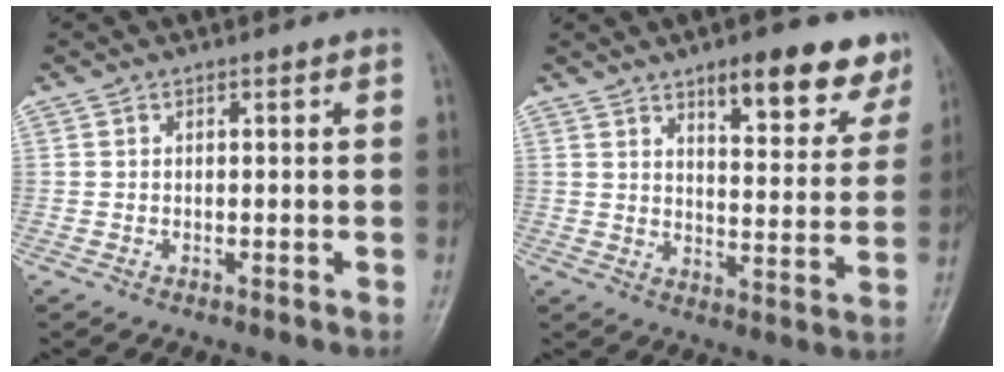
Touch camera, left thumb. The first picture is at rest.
{"total": 13.0, "force": [8.9, 4.7, 8.2], "torque": [-0.061, -0.049, 0.121]}